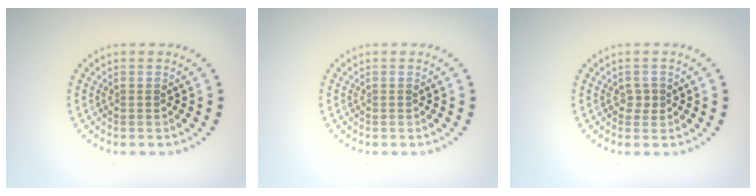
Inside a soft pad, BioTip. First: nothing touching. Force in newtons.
{"total": 0.0}
{"total": 1.0, "press": 1.0, "slide": 0.4}